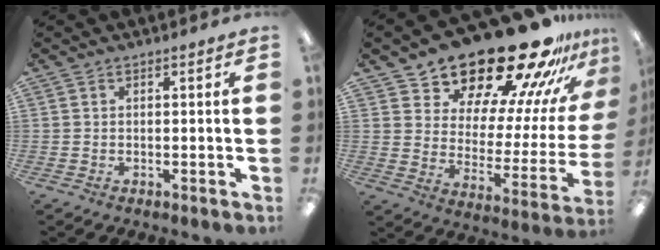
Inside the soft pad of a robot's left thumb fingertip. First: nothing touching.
{"total": 26.1, "force": [22.6, 8.3, 10.0], "torque": [-0.133, -0.183, 0.388]}